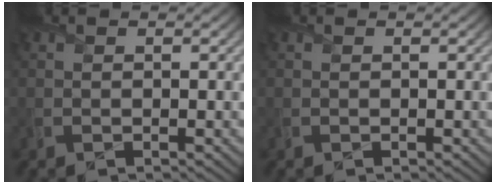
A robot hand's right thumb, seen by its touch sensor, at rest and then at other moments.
{"total": 0.0}